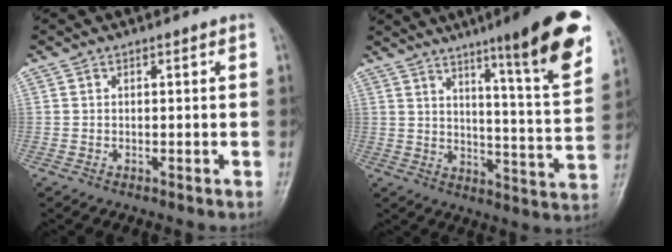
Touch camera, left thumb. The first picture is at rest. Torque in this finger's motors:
{"motor_torque": [0.64, 0.58, 1.64, -1.13, 0.29]}